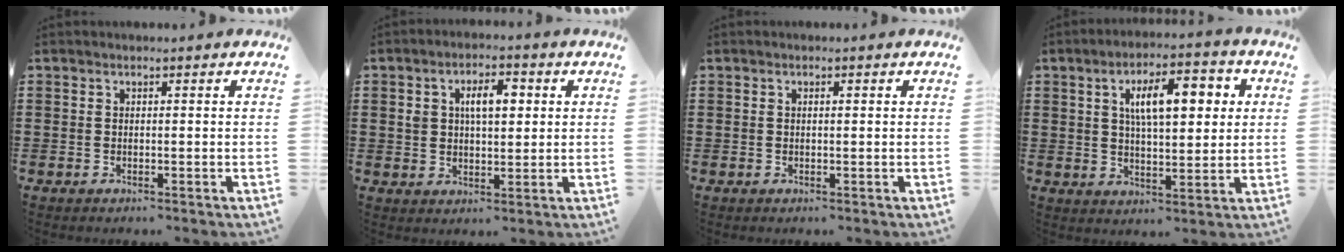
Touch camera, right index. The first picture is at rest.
{"total": 5.4, "force": [1.4, 3.0, 4.2], "torque": [-0.076, 0.010, 0.017]}
{"total": 0.6, "force": [0.1, 0.2, 0.6], "torque": [-0.012, 0.000, 0.002]}
{"total": 9.6, "force": [3.0, 3.7, 8.4], "torque": [-0.144, 0.004, 0.044]}